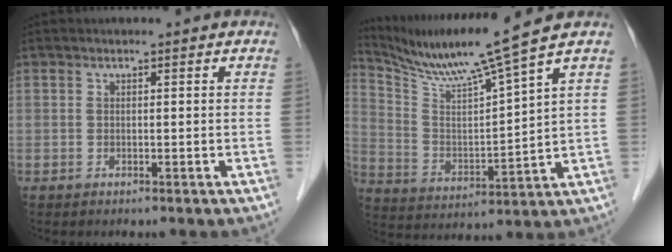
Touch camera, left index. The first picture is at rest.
{"total": 12.3, "force": [10.4, -2.7, 5.9], "torque": [-0.119, -0.015, 0.198]}